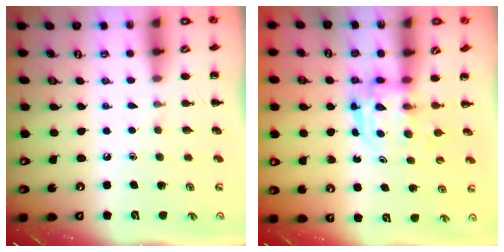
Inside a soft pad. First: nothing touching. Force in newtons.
{"total": 3.0, "press": 3.0, "slide": 0.2}